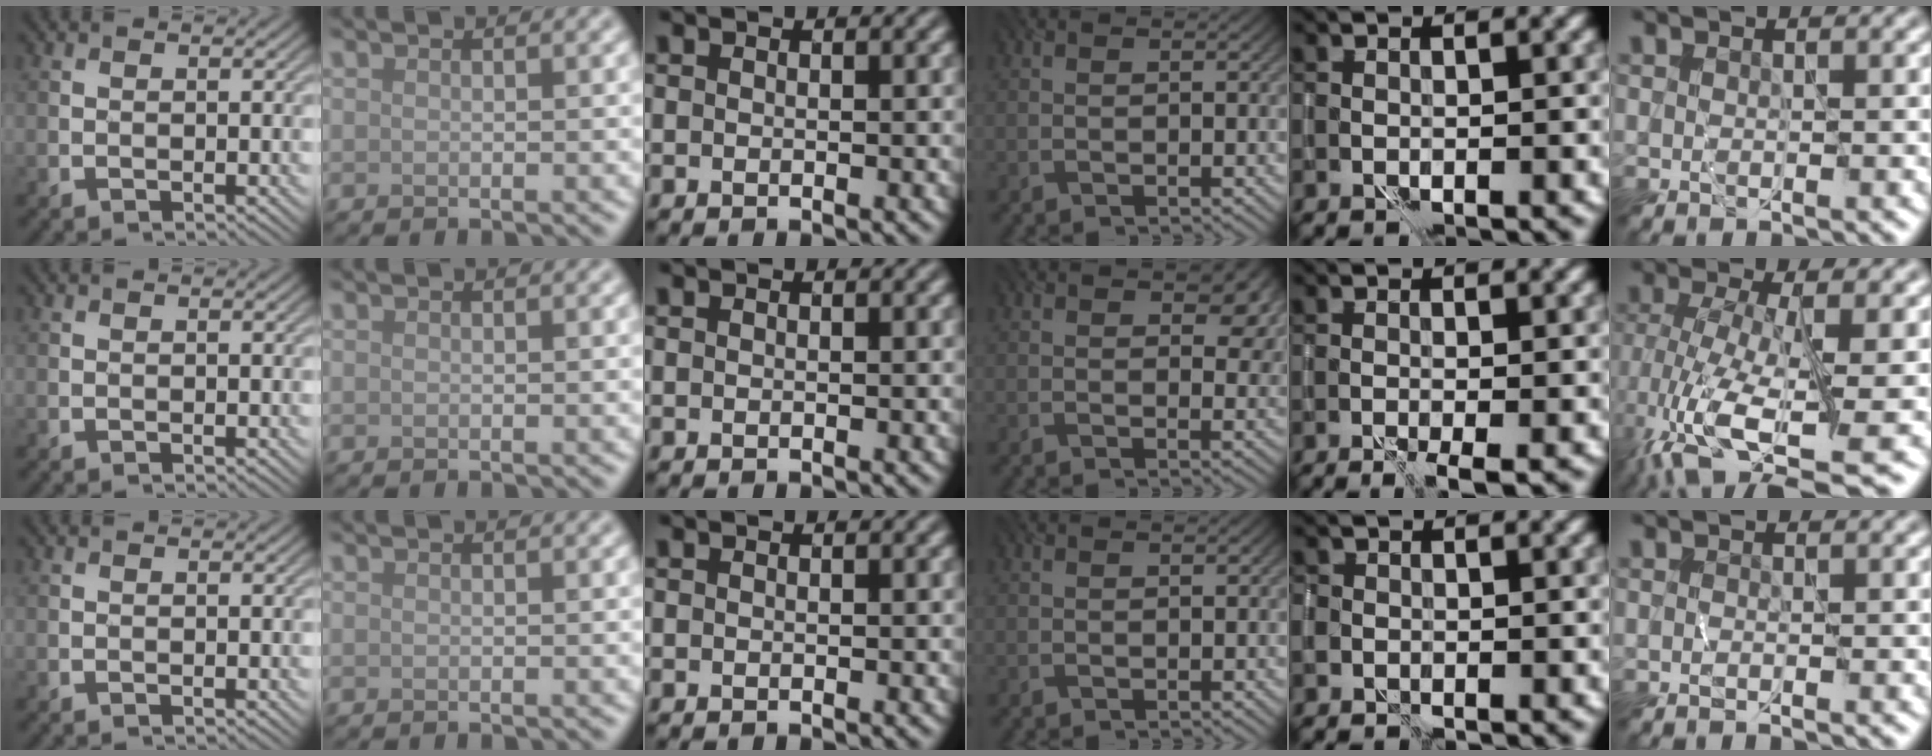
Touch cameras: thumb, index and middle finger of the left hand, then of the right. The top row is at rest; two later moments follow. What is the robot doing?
{"motion": "wrap", "object": "plastic wrap"}